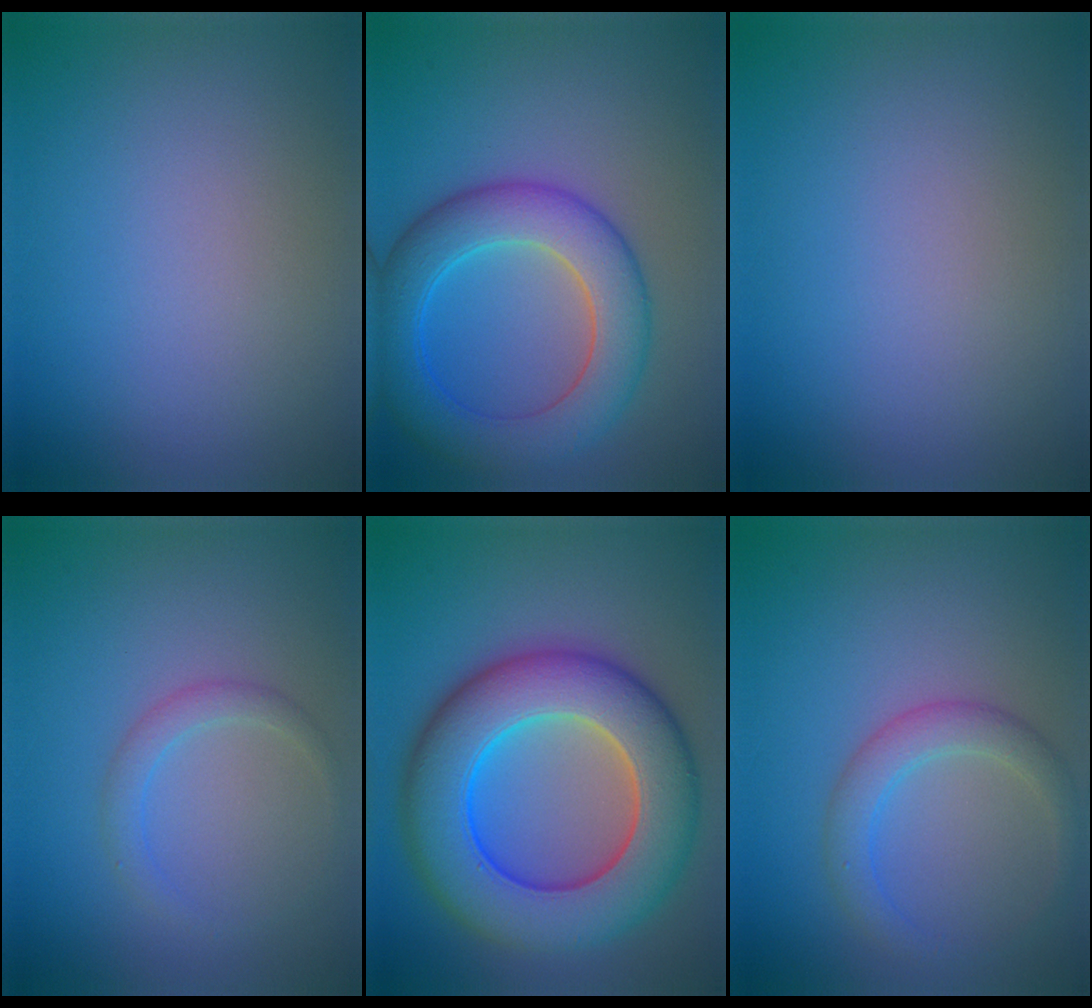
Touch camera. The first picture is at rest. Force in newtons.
{"total": 7.7, "press": 7.7, "slide": 0.1}
{"total": 0.0}
{"total": 1.7, "press": 1.7, "slide": 0.1}
{"total": 12.9, "press": 12.9, "slide": 0.4}
{"total": 3.0, "press": 3.0, "slide": 0.1}